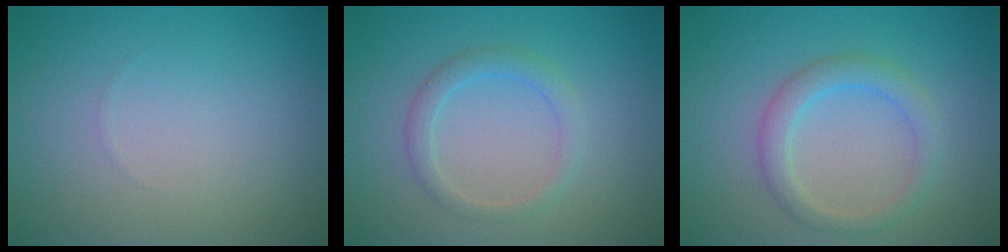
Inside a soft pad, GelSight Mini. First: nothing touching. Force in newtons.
{"total": 2.1, "press": 2.1, "slide": 0.1}
{"total": 2.7, "press": 2.7, "slide": 0.1}